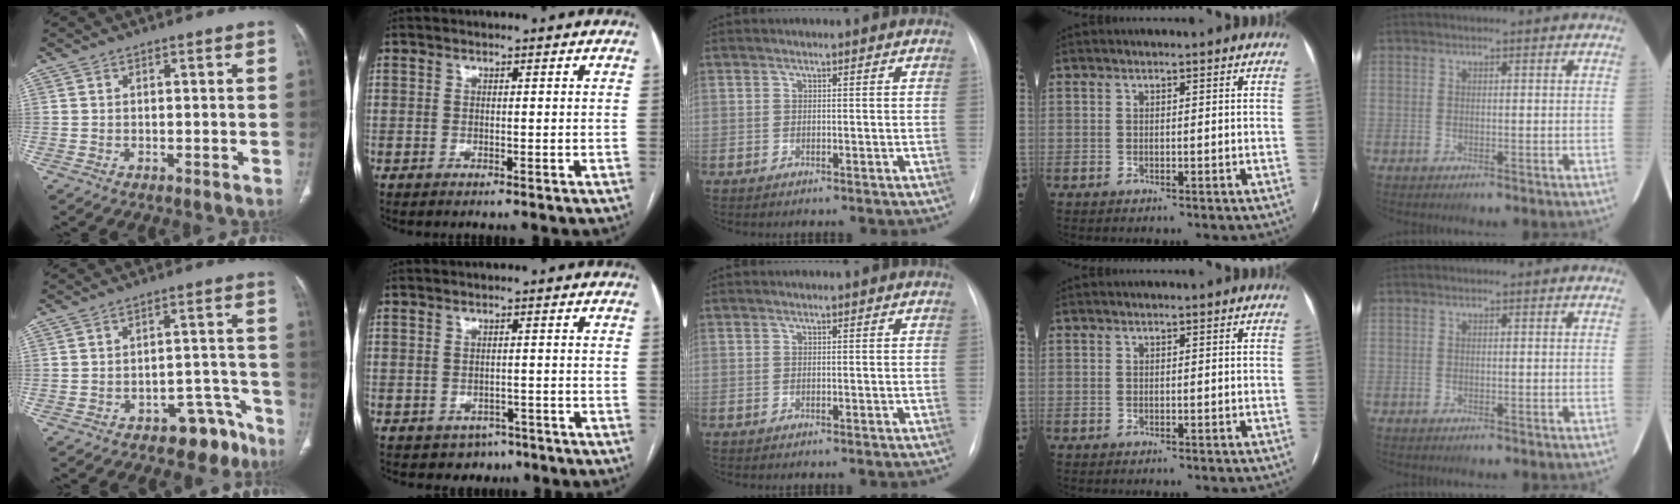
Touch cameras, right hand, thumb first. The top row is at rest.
{"thumb": {"total": 8.0, "force": [-6.0, 4.5, 2.8], "torque": [0.002, 0.080, -0.082]}, "index": {"total": 3.5, "force": [-2.1, 2.7, 0.9], "torque": [-0.003, 0.006, -0.021]}}